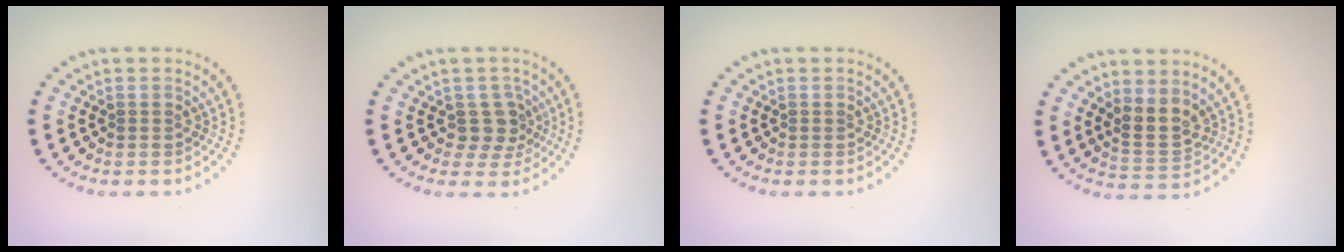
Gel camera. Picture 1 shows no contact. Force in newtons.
{"total": 2.5, "press": 1.9, "slide": 1.6}
{"total": 0.0}
{"total": 2.8, "press": 2.5, "slide": 1.3}